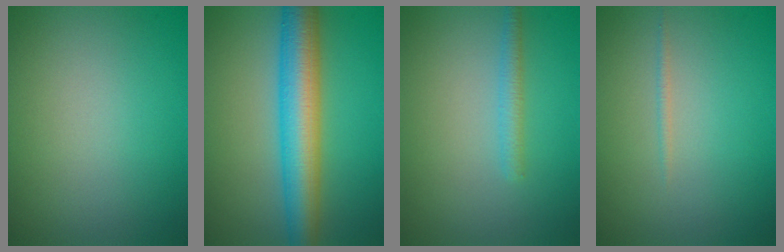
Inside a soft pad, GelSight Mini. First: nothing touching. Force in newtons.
{"total": 7.1, "press": 7.1, "slide": 0.1}
{"total": 1.6, "press": 1.6, "slide": 0.0}
{"total": 0.5, "press": 0.5, "slide": 0.0}